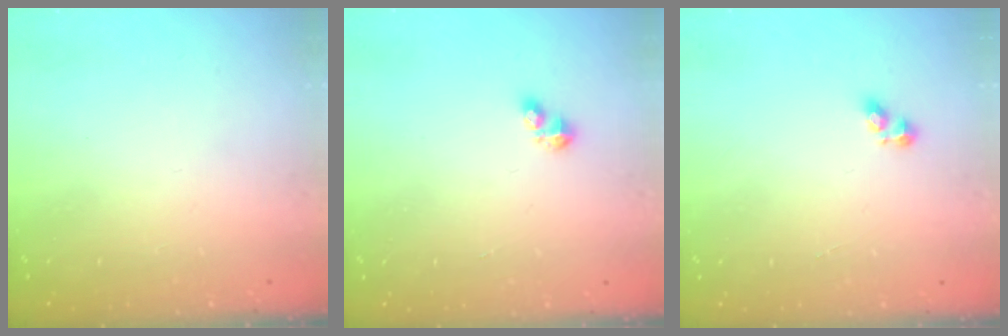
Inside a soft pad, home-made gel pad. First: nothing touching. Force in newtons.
{"total": 2.8, "press": 2.8, "slide": 0.4}
{"total": 3.0, "press": 2.9, "slide": 0.6}